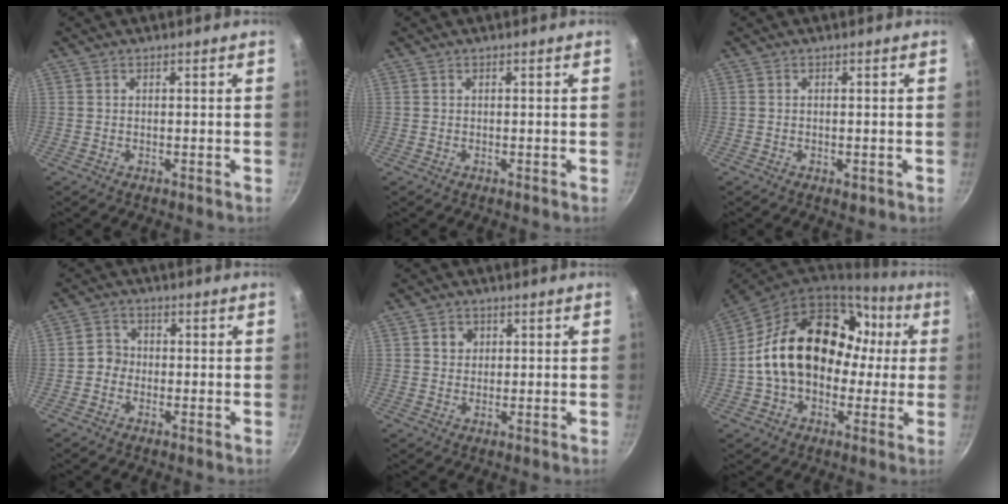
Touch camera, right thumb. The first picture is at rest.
{"total": 0.0}
{"total": 2.0, "force": [-0.2, 1.1, 1.7], "torque": [-0.023, -0.008, -0.003]}
{"total": 3.2, "force": [-0.9, 2.9, 1.0], "torque": [0.003, 0.015, -0.027]}
{"total": 3.1, "force": [0.9, 2.8, 1.0], "torque": [0.002, 0.001, 0.011]}
{"total": 23.0, "force": [1.5, 16.7, 15.8], "torque": [-0.242, 0.057, 0.029]}